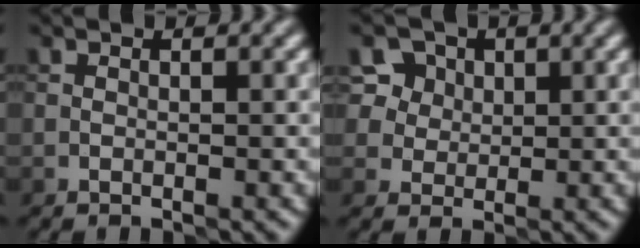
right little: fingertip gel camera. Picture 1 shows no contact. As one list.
[{"total": 8.7, "force": [4.5, 6.7, 3.4], "torque": [-0.067, 0.027, 0.063]}]